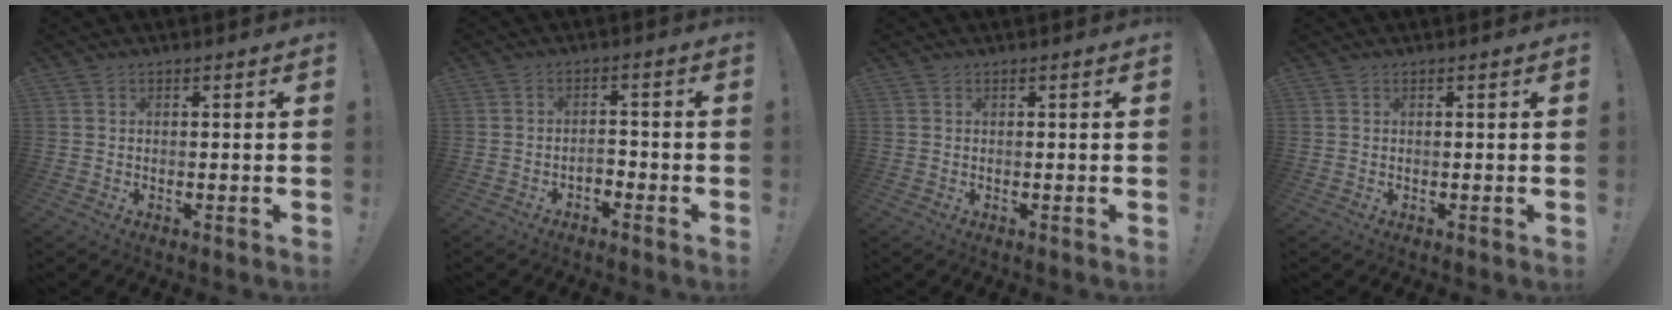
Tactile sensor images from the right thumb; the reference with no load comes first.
{"total": 2.8, "force": [-2.1, 1.3, 1.3], "torque": [-0.020, 0.001, -0.039]}
{"total": 0.0}
{"total": 0.0}